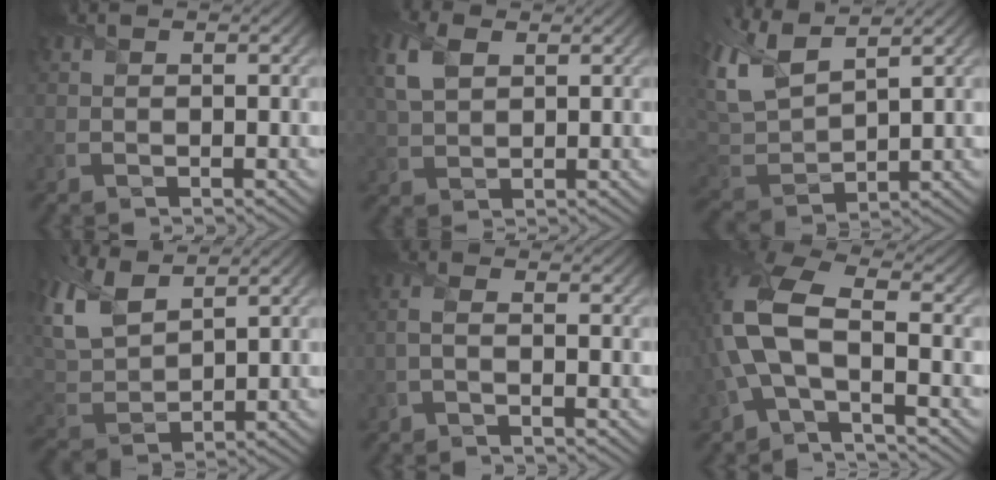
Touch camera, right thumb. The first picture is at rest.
{"total": 5.6, "force": [2.2, 3.4, 3.9], "torque": [-0.110, 0.010, 0.040]}
{"total": 9.7, "force": [5.4, 4.1, 7.0], "torque": [-0.195, 0.019, 0.106]}
{"total": 9.7, "force": [5.9, 4.7, 6.1], "torque": [-0.178, 0.020, 0.121]}
{"total": 1.7, "force": [-0.7, 0.4, 1.4], "torque": [-0.033, 0.003, -0.023]}
{"total": 10.0, "force": [-1.4, 4.3, 8.9], "torque": [-0.219, 0.011, -0.045]}